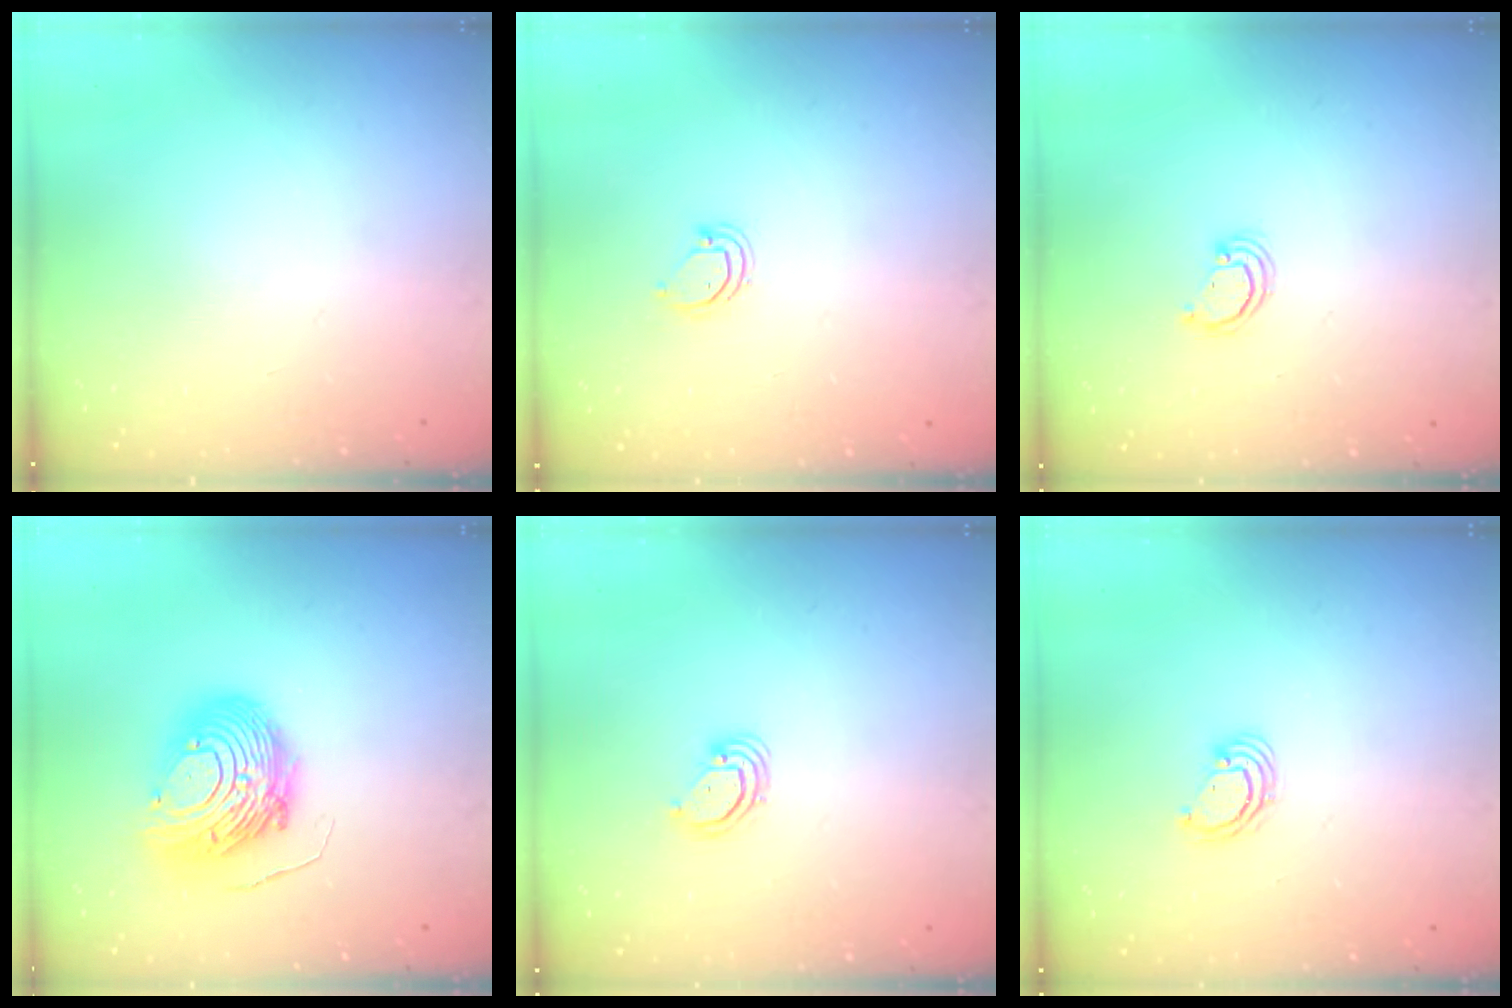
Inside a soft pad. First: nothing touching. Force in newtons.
{"total": 3.9, "press": 3.9, "slide": 0.4}
{"total": 2.0, "press": 2.0, "slide": 0.2}
{"total": 15.1, "press": 15.1, "slide": 1.6}
{"total": 3.0, "press": 3.0, "slide": 0.2}
{"total": 3.8, "press": 3.8, "slide": 0.1}